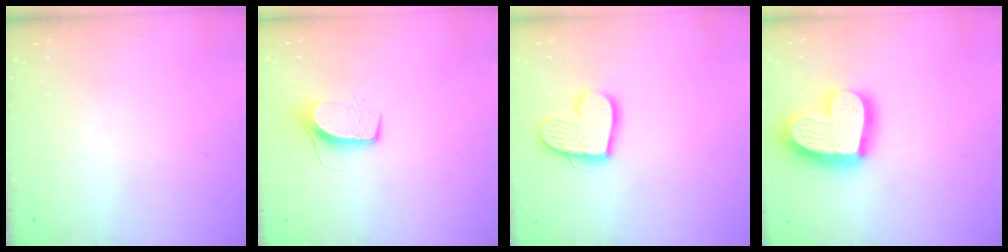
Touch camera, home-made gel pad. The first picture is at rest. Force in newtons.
{"total": 7.8, "press": 7.8, "slide": 0.5}
{"total": 13.4, "press": 13.4, "slide": 0.8}
{"total": 21.1, "press": 21.0, "slide": 1.8}